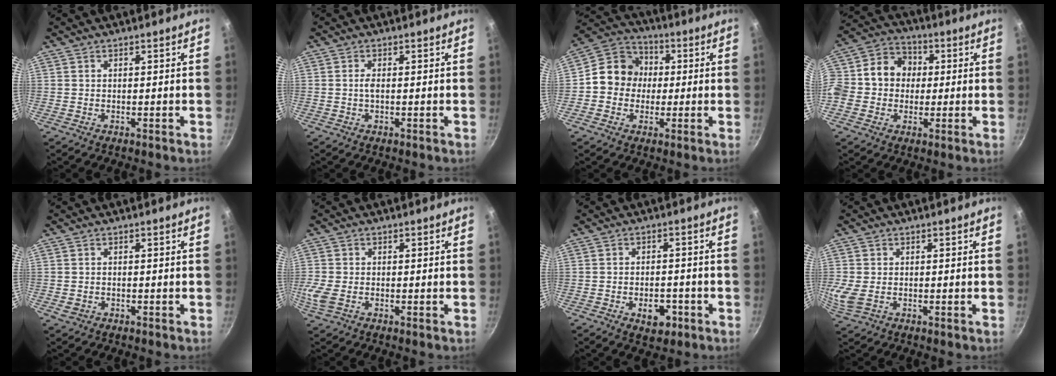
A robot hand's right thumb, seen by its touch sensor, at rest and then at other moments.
{"total": 1.2, "force": [-0.1, 0.3, 1.2], "torque": [-0.026, 0.001, -0.002]}
{"total": 10.5, "force": [-0.1, 9.5, 4.5], "torque": [-0.038, 0.023, -0.026]}
{"total": 15.0, "force": [0.4, 13.0, 7.3], "torque": [-0.114, 0.039, -0.013]}
{"total": 1.4, "force": [-0.3, 1.1, 0.7], "torque": [-0.012, 0.000, -0.005]}
{"total": 4.0, "force": [-0.8, 2.7, 2.9], "torque": [-0.066, -0.001, -0.018]}
{"total": 5.5, "force": [-2.2, 3.4, 3.7], "torque": [-0.035, 0.012, -0.028]}
{"total": 4.4, "force": [-0.2, 3.1, 3.2], "torque": [-0.066, -0.005, 0.001]}